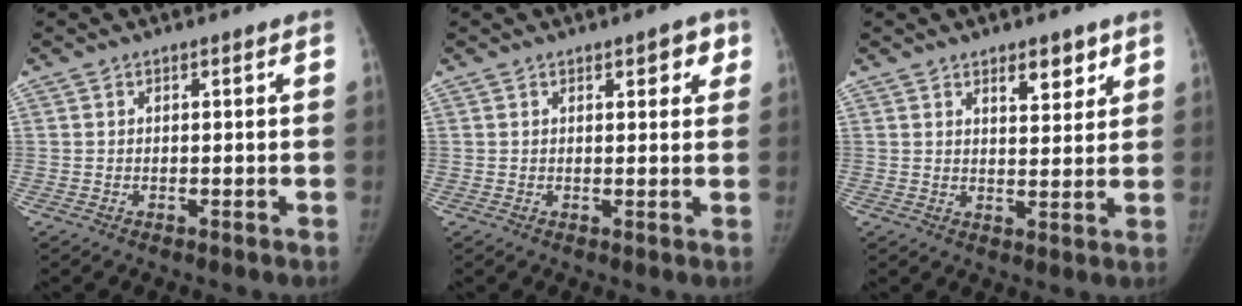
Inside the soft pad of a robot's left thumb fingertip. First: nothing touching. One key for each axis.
{"total": 3.7, "fx": 1.8, "fy": 1.8, "fz": 2.7, "tx": -0.010, "ty": -0.003, "tz": 0.018}
{"total": 5.7, "fx": 3.5, "fy": 2.6, "fz": 3.6, "tx": -0.028, "ty": -0.023, "tz": 0.052}